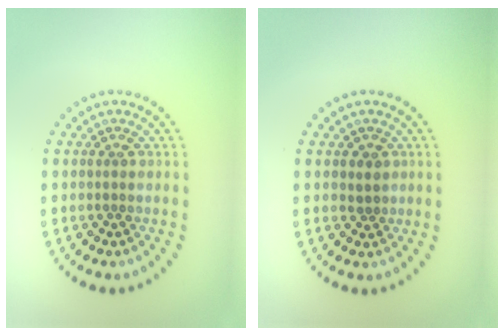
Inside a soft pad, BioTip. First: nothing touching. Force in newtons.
{"total": 0.9, "press": 0.6, "slide": 0.7}